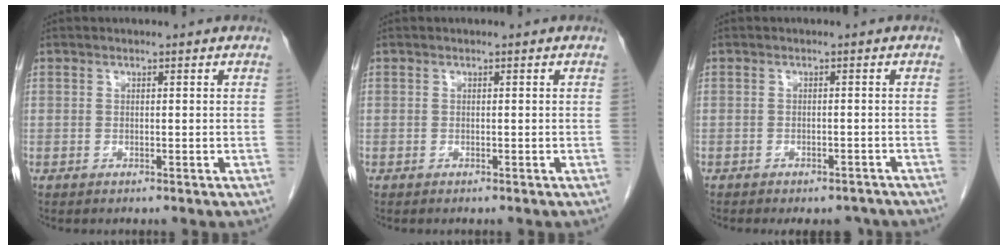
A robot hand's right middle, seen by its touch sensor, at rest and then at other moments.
{"total": 0.0}
{"total": 6.3, "force": [-5.5, 2.4, 1.9], "torque": [-0.017, 0.002, -0.061]}